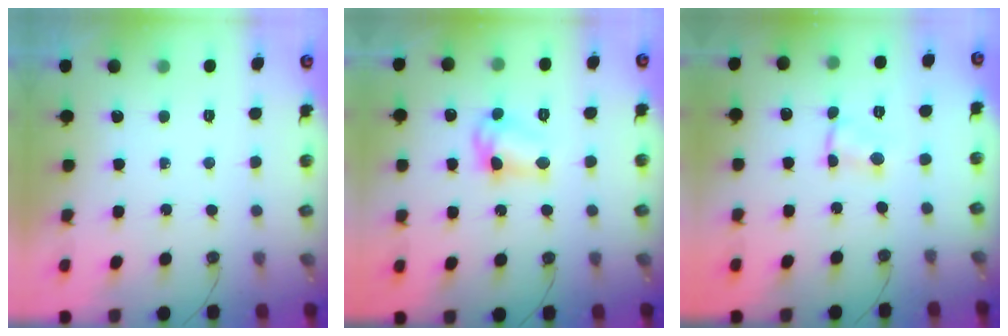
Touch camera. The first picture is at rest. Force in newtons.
{"total": 9.9, "press": 9.9, "slide": 0.6}
{"total": 1.5, "press": 1.5, "slide": 0.2}